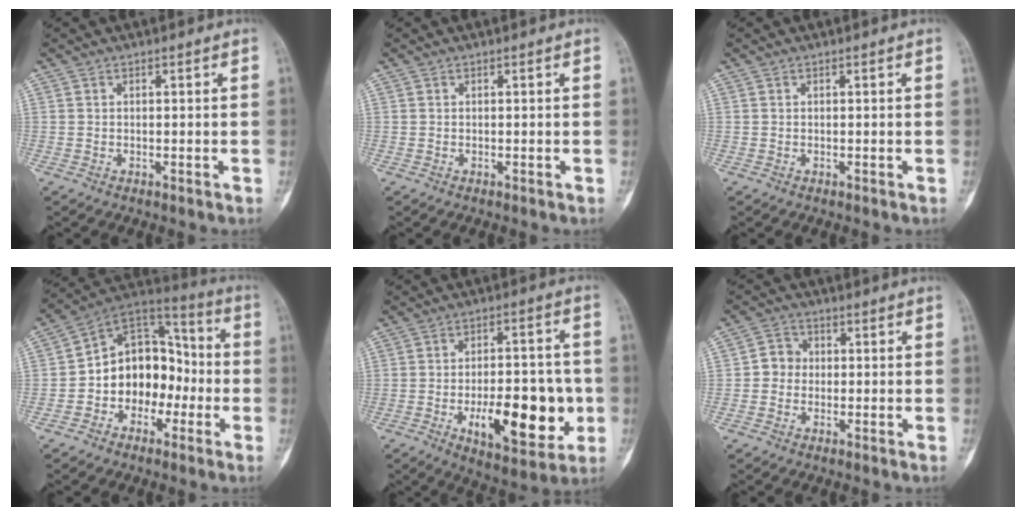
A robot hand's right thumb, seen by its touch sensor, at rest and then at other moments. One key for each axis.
{"total": 0.0}
{"total": 0.0}
{"total": 15.5, "fx": -3.0, "fy": 11.6, "fz": 9.9, "tx": -0.101, "ty": 0.060, "tz": -0.059}
{"total": 18.2, "fx": -4.5, "fy": 8.0, "fz": 15.7, "tx": -0.197, "ty": 0.014, "tz": -0.059}
{"total": 4.0, "fx": -0.3, "fy": 3.6, "fz": 1.5, "tx": -0.003, "ty": 0.010, "tz": -0.016}